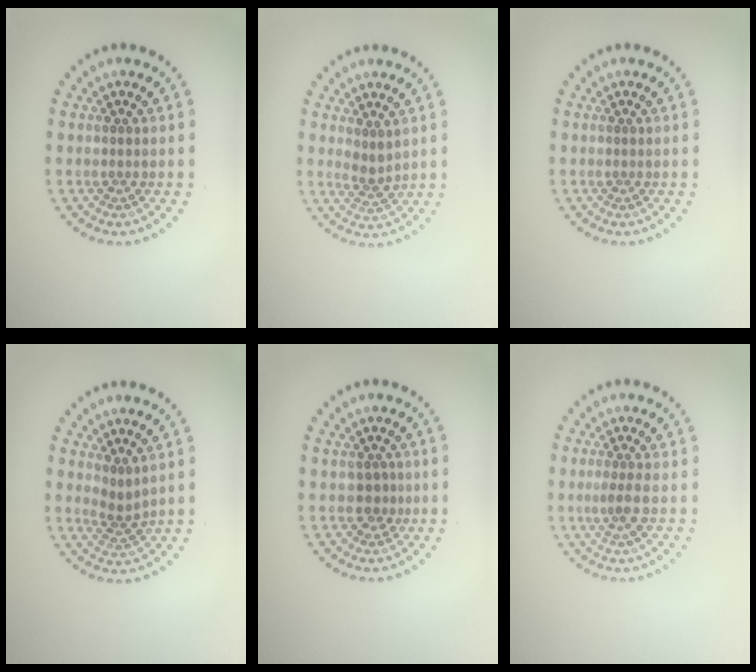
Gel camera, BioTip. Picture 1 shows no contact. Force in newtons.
{"total": 1.7, "press": 1.4, "slide": 1.1}
{"total": 0.0}
{"total": 1.9, "press": 1.3, "slide": 1.4}
{"total": 1.5, "press": 1.2, "slide": 0.9}
{"total": 1.7, "press": 1.3, "slide": 1.2}